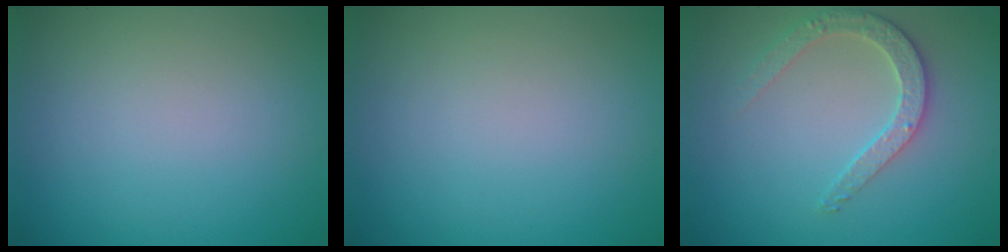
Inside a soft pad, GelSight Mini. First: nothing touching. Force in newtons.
{"total": 0.0}
{"total": 2.7, "press": 2.7, "slide": 0.3}